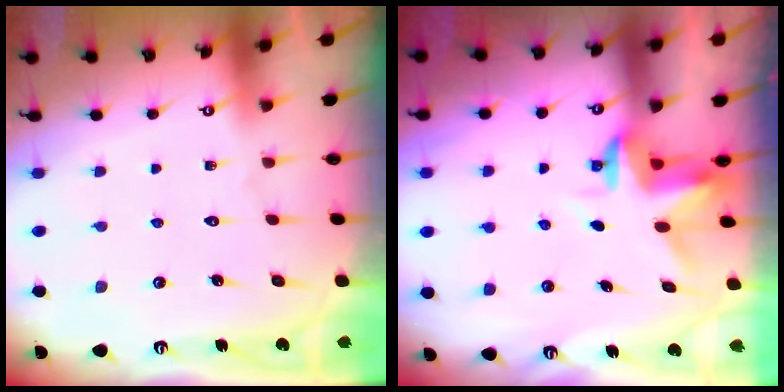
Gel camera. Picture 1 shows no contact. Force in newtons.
{"total": 3.1, "press": 3.1, "slide": 0.2}